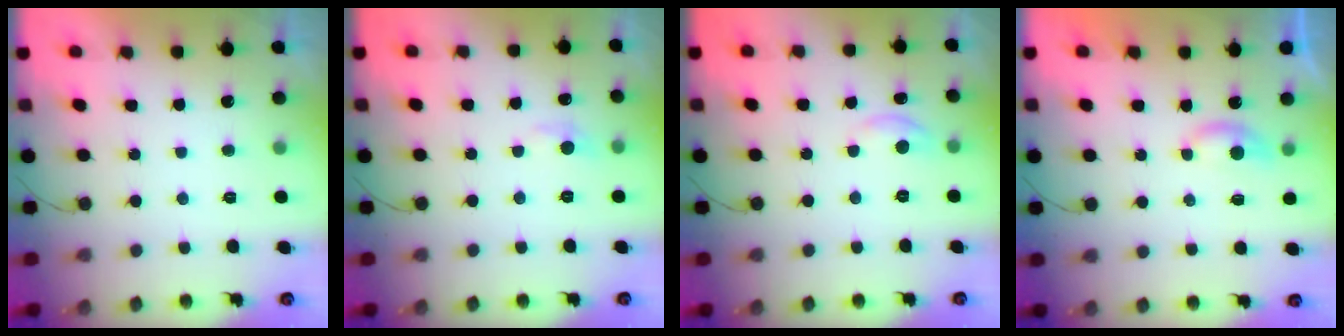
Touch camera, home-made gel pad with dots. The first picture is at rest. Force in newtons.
{"total": 6.2, "press": 6.1, "slide": 0.9}
{"total": 4.4, "press": 4.3, "slide": 0.6}
{"total": 3.3, "press": 3.2, "slide": 0.3}